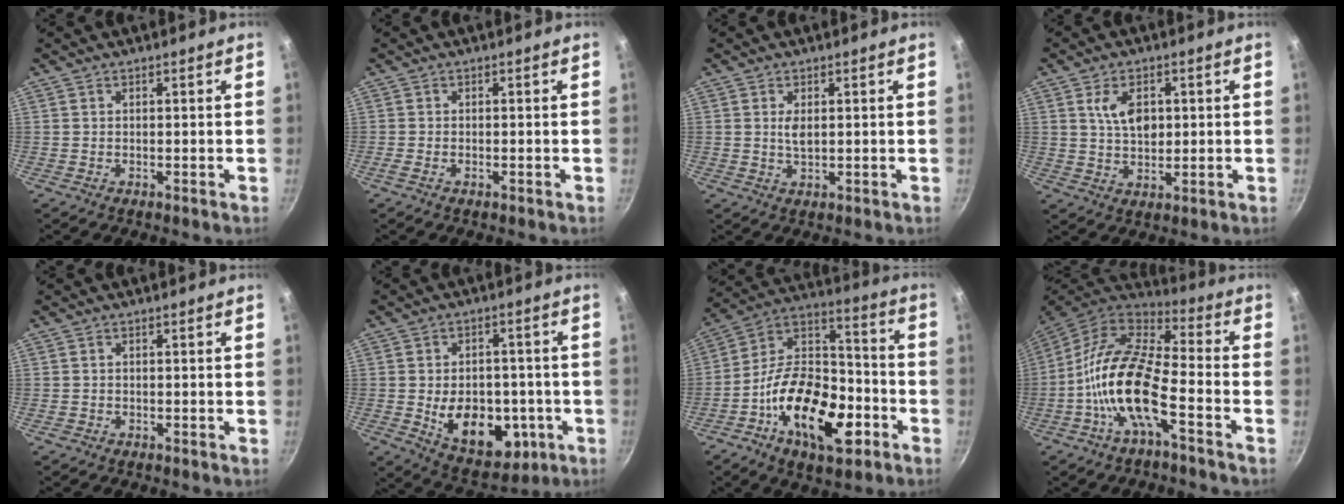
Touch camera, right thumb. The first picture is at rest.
{"total": 1.1, "force": [-0.5, 0.4, 0.9], "torque": [-0.029, 0.004, -0.016]}
{"total": 2.5, "force": [0.6, 1.2, 2.1], "torque": [-0.038, -0.004, 0.013]}
{"total": 6.9, "force": [1.5, 4.3, 5.2], "torque": [-0.077, -0.008, 0.027]}
{"total": 0.6, "force": [-0.3, 0.5, 0.1], "torque": [0.000, 0.002, -0.004]}
{"total": 15.6, "force": [-3.3, 10.5, 11.0], "torque": [-0.117, 0.000, -0.029]}
{"total": 22.9, "force": [-9.1, 12.2, 17.1], "torque": [-0.258, 0.060, -0.169]}
{"total": 15.3, "force": [-5.5, 5.7, 13.1], "torque": [-0.249, 0.048, -0.123]}